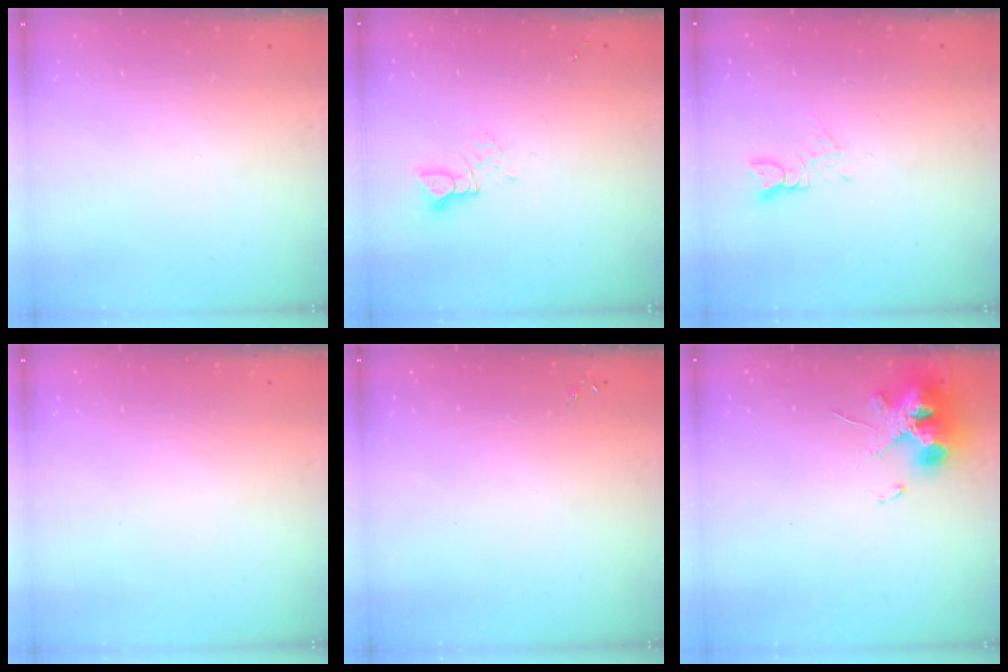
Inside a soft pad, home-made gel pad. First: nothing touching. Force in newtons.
{"total": 2.9, "press": 2.9, "slide": 0.4}
{"total": 1.5, "press": 1.5, "slide": 0.2}
{"total": 0.0}
{"total": 0.0}
{"total": 12.0, "press": 11.8, "slide": 1.9}